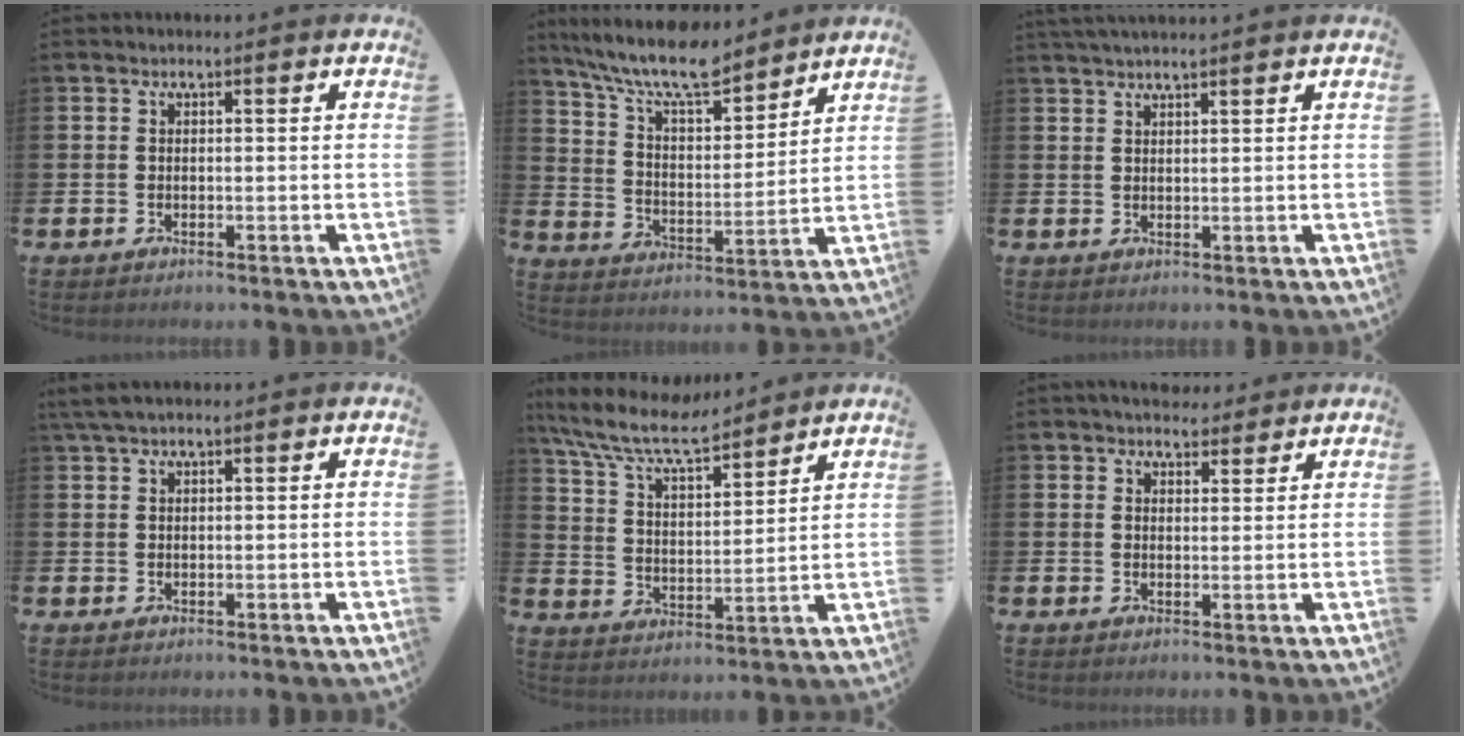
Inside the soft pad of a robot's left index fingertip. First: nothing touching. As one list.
[{"total": 10.6, "force": [9.5, 2.1, 4.2], "torque": [-0.106, -0.058, 0.166]}, {"total": 2.1, "force": [2.0, -0.1, 0.5], "torque": [-0.010, -0.005, 0.037]}, {"total": 2.5, "force": [1.9, 0.7, 1.5], "torque": [-0.030, 0.005, 0.034]}, {"total": 9.0, "force": [8.1, 1.5, 3.6], "torque": [-0.105, -0.043, 0.142]}, {"total": 3.9, "force": [3.7, 1.3, 0.1], "torque": [0.000, -0.016, 0.068]}]